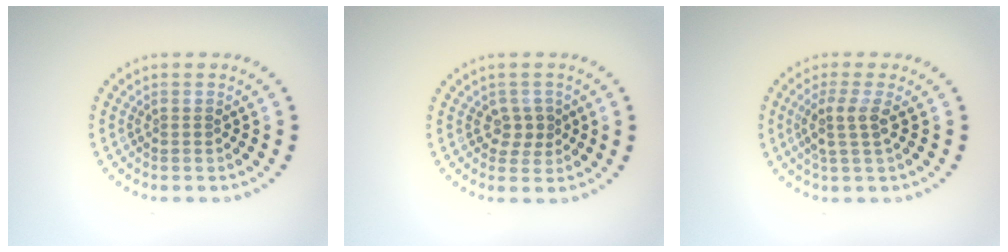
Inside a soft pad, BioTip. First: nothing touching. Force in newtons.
{"total": 1.9, "press": 1.6, "slide": 0.9}
{"total": 2.5, "press": 2.0, "slide": 1.6}